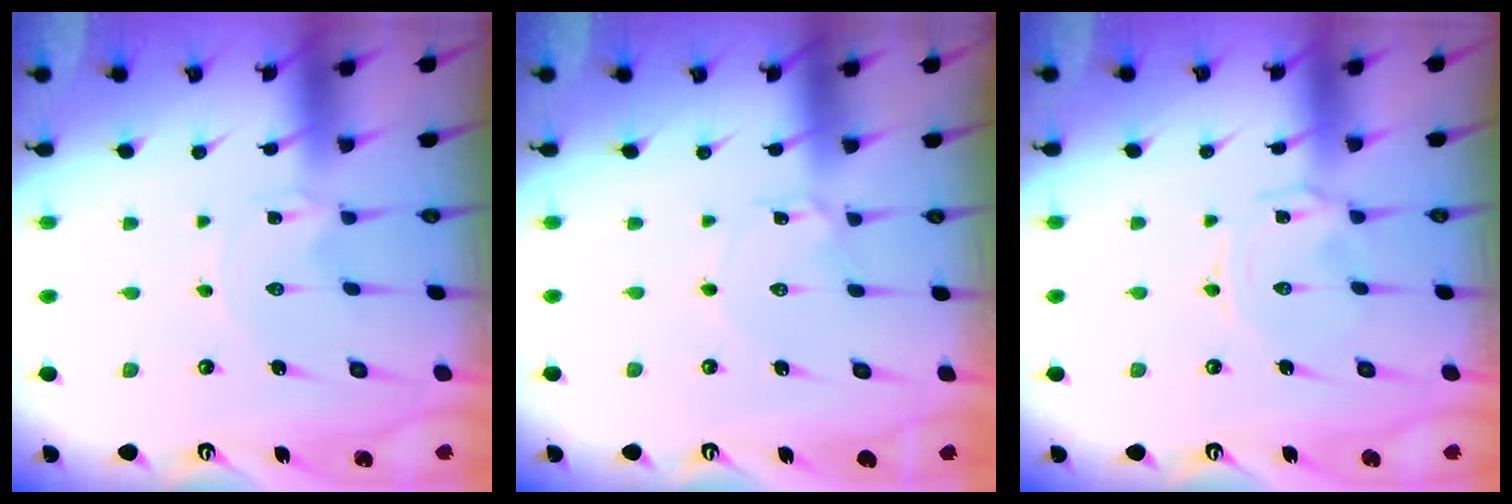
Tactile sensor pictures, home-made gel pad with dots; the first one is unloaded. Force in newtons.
{"total": 1.7, "press": 1.7, "slide": 0.1}
{"total": 0.8, "press": 0.7, "slide": 0.4}